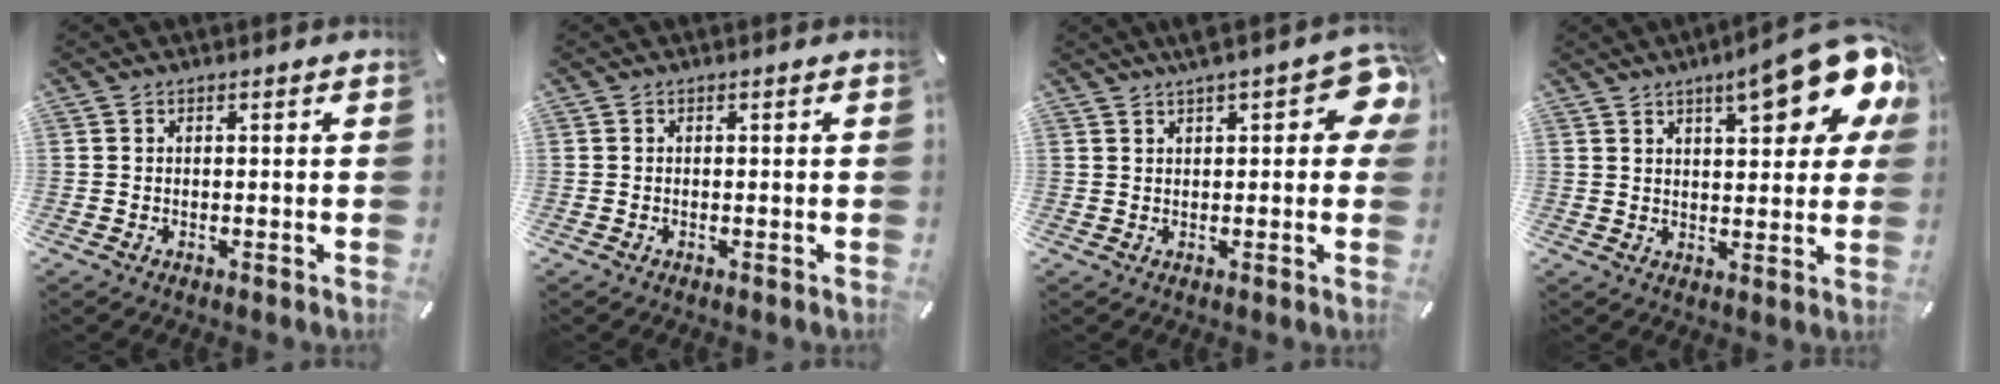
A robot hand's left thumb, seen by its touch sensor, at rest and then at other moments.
{"total": 0.0}
{"total": 9.3, "force": [3.7, 3.5, 7.8], "torque": [-0.105, -0.006, 0.061]}
{"total": 15.3, "force": [9.3, 4.9, 11.1], "torque": [-0.149, -0.051, 0.149]}